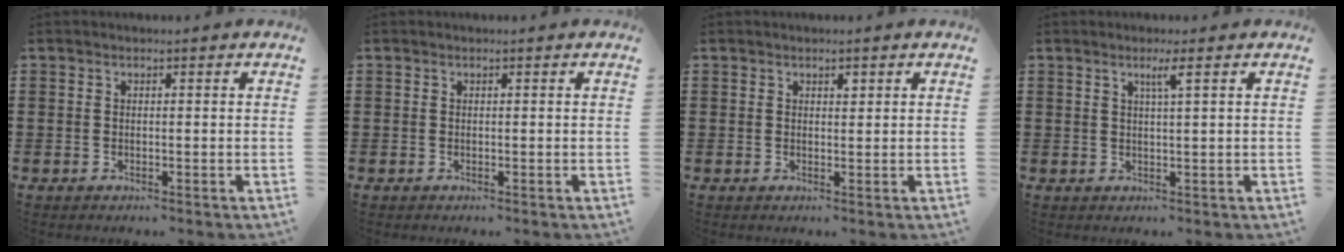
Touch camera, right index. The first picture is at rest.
{"total": 0.0}
{"total": 1.0, "force": [0.6, 0.5, 0.5], "torque": [-0.005, -0.002, 0.009]}
{"total": 2.1, "force": [1.0, -0.2, 1.8], "torque": [-0.038, -0.002, 0.015]}